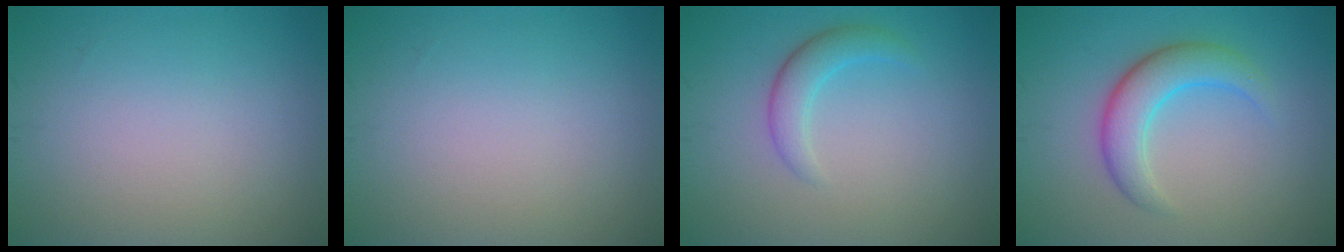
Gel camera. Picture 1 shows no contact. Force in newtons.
{"total": 0.0}
{"total": 2.4, "press": 2.4, "slide": 0.1}
{"total": 4.3, "press": 4.3, "slide": 0.2}